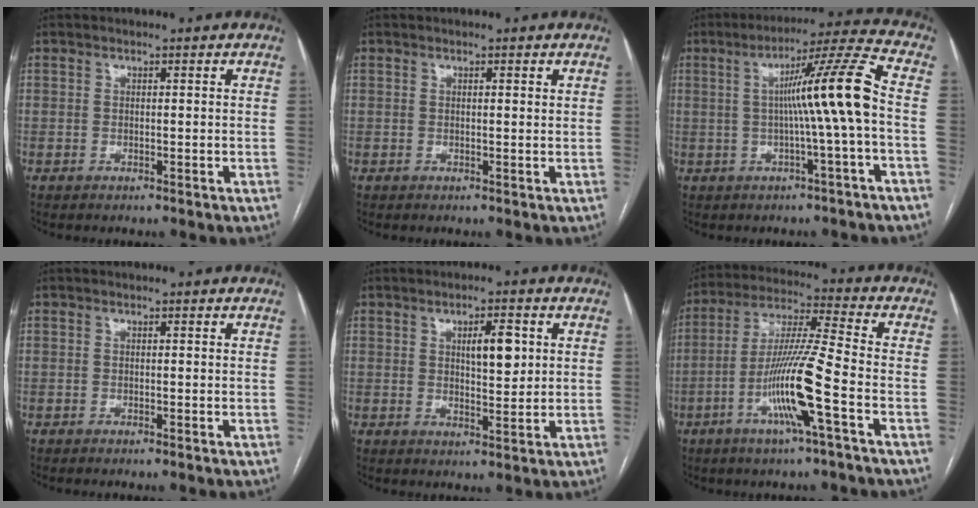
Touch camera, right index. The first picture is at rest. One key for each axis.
{"total": 0.7, "fx": 0.5, "fy": 0.2, "fz": 0.5, "tx": -0.009, "ty": 0.000, "tz": 0.007}
{"total": 11.0, "fx": -0.2, "fy": -1.9, "fz": 10.8, "tx": -0.168, "ty": 0.015, "tz": 0.001}
{"total": 0.0}
{"total": 5.6, "fx": 1.8, "fy": 1.8, "fz": 5.0, "tx": -0.080, "ty": 0.003, "tz": 0.033}
{"total": 12.7, "fx": -4.6, "fy": -0.7, "fz": 11.8, "tx": -0.232, "ty": -0.003, "tz": -0.091}